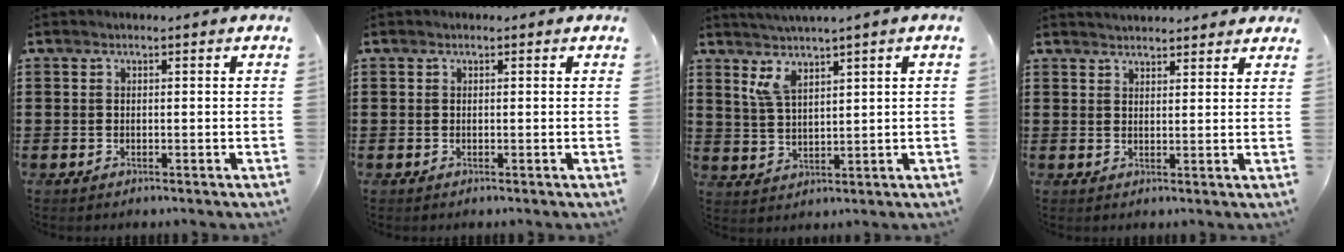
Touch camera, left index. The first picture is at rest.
{"total": 0.0}
{"total": 4.6, "force": [2.8, 0.9, 3.5], "torque": [-0.077, -0.001, 0.051]}
{"total": 2.3, "force": [2.3, 0.2, 0.1], "torque": [-0.006, -0.001, 0.044]}